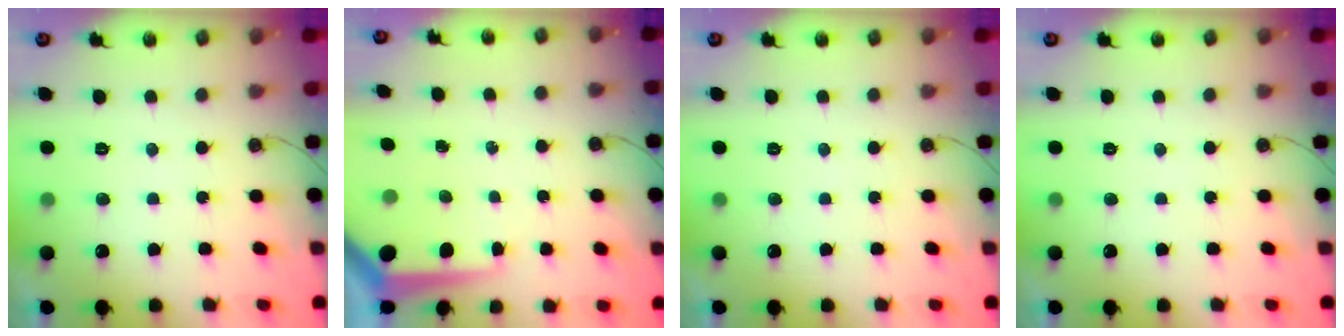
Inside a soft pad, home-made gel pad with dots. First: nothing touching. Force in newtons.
{"total": 7.4, "press": 7.4, "slide": 0.7}
{"total": 0.0}
{"total": 0.0}